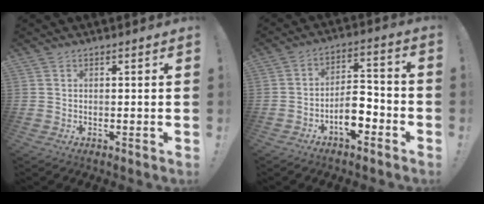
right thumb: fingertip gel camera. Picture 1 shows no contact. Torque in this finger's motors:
{"motor_torque": [1.54, 0.60, 0.11, -0.16, 0.07]}